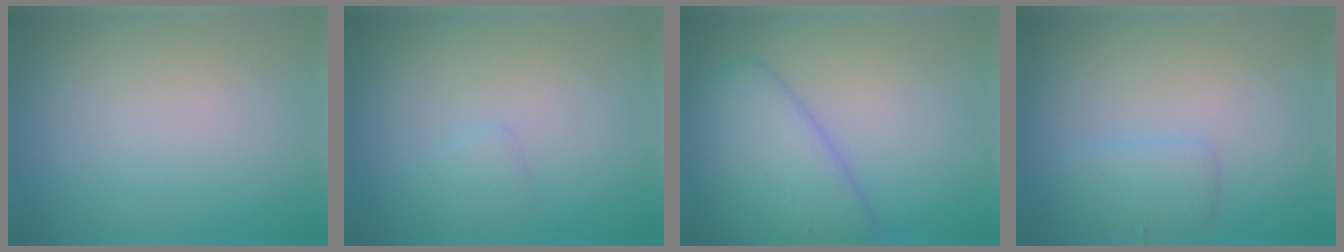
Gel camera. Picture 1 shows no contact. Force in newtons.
{"total": 0.8, "press": 0.8, "slide": 0.1}
{"total": 5.4, "press": 5.4, "slide": 0.2}
{"total": 1.7, "press": 1.7, "slide": 0.1}